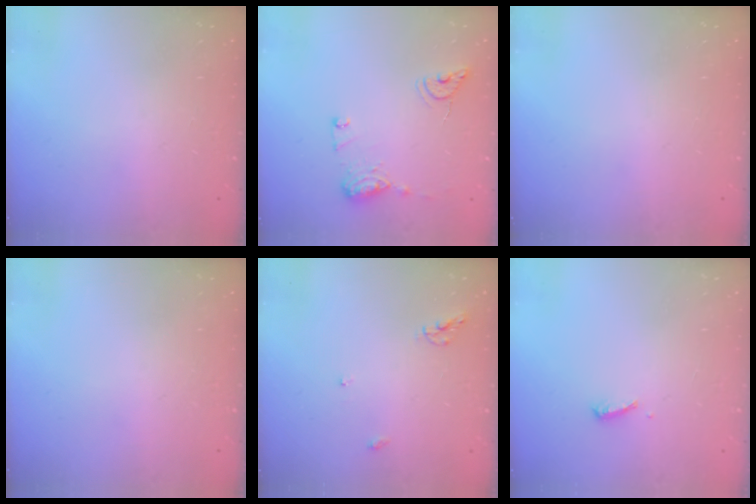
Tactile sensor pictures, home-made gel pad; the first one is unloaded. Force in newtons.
{"total": 10.4, "press": 10.3, "slide": 0.9}
{"total": 0.0}
{"total": 0.0}
{"total": 5.6, "press": 5.6, "slide": 0.7}
{"total": 7.1, "press": 7.0, "slide": 0.8}